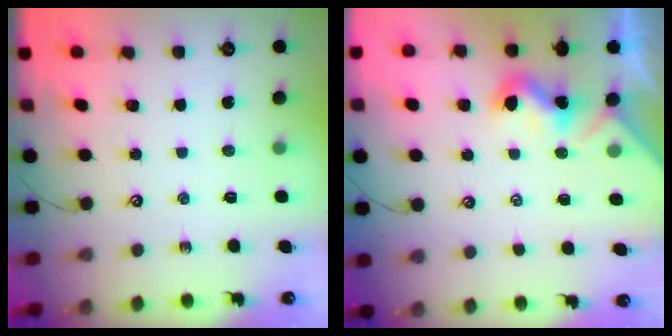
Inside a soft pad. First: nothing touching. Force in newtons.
{"total": 1.3, "press": 1.3, "slide": 0.4}